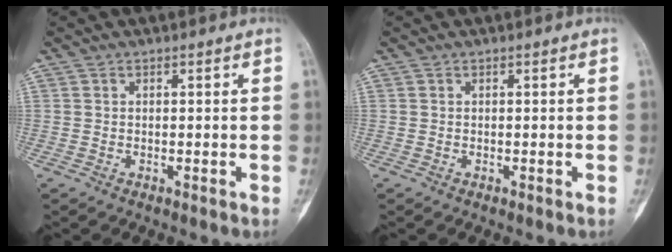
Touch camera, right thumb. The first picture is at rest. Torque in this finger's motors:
{"motor_torque": [0.00, 0.00, 0.00, 0.00, 0.00]}